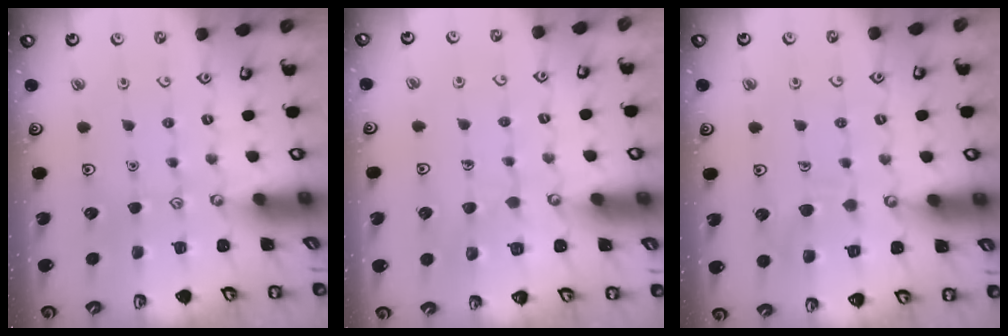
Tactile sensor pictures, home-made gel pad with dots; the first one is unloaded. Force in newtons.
{"total": 4.3, "press": 4.3, "slide": 0.3}
{"total": 8.0, "press": 8.0, "slide": 0.8}